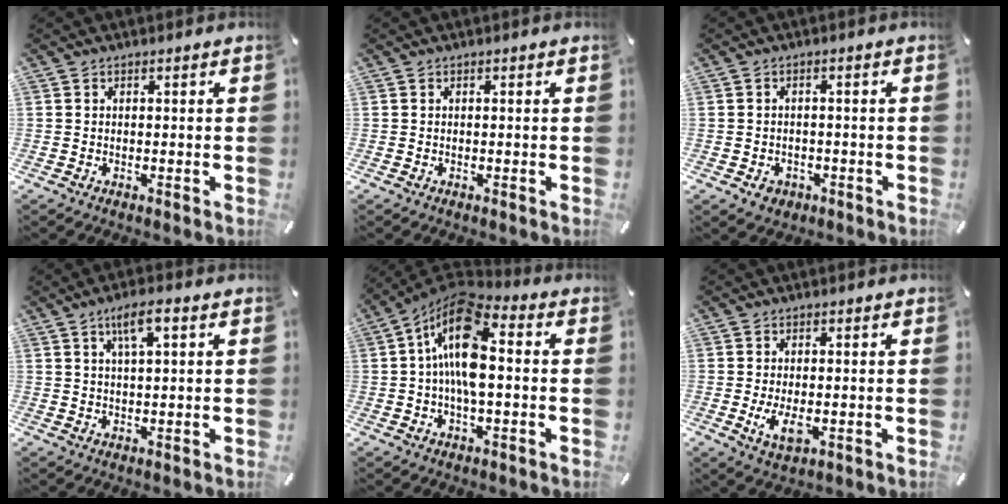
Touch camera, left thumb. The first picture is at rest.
{"total": 0.0}
{"total": 3.0, "force": [-1.3, 2.5, 1.0], "torque": [-0.007, 0.003, -0.026]}
{"total": 5.5, "force": [2.5, 1.3, 4.7], "torque": [-0.096, 0.005, 0.042]}
{"total": 14.7, "force": [1.4, 6.9, 12.9], "torque": [-0.244, -0.008, 0.023]}
{"total": 5.2, "force": [-0.8, 2.7, 4.4], "torque": [-0.086, -0.012, -0.018]}